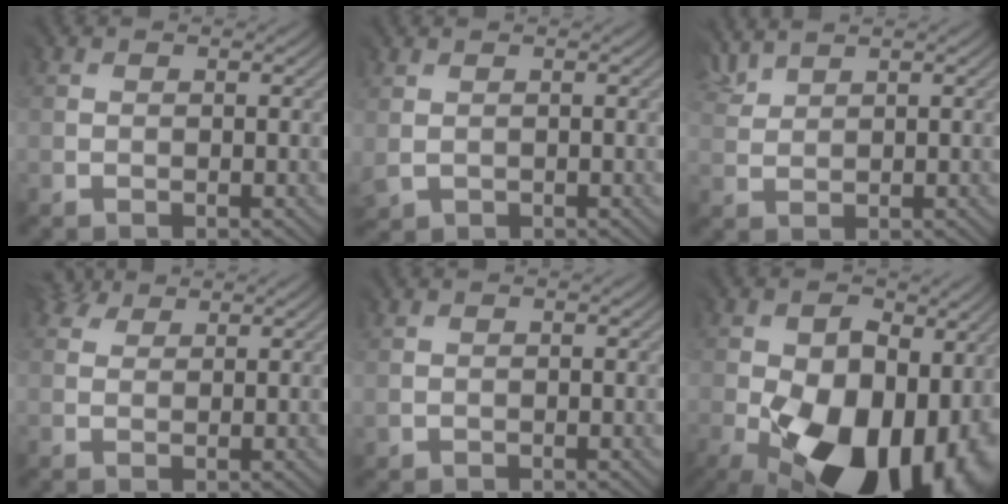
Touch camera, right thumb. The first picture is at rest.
{"total": 1.7, "force": [0.9, 1.3, 0.6], "torque": [-0.026, 0.003, 0.022]}
{"total": 3.1, "force": [3.0, 0.7, 0.6], "torque": [-0.027, 0.012, 0.066]}
{"total": 3.0, "force": [2.7, 1.3, 0.5], "torque": [-0.016, 0.009, 0.049]}
{"total": 0.9, "force": [0.5, 0.7, 0.1], "torque": [-0.002, 0.003, 0.011]}
{"total": 20.4, "force": [-5.9, 13.6, 14.1], "torque": [-0.203, -0.045, -0.064]}